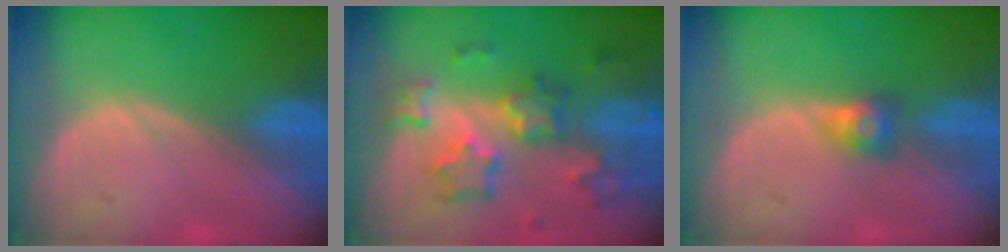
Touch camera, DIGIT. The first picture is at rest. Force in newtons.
{"total": 8.7, "press": 7.7, "slide": 4.1}
{"total": 2.6, "press": 2.4, "slide": 1.0}